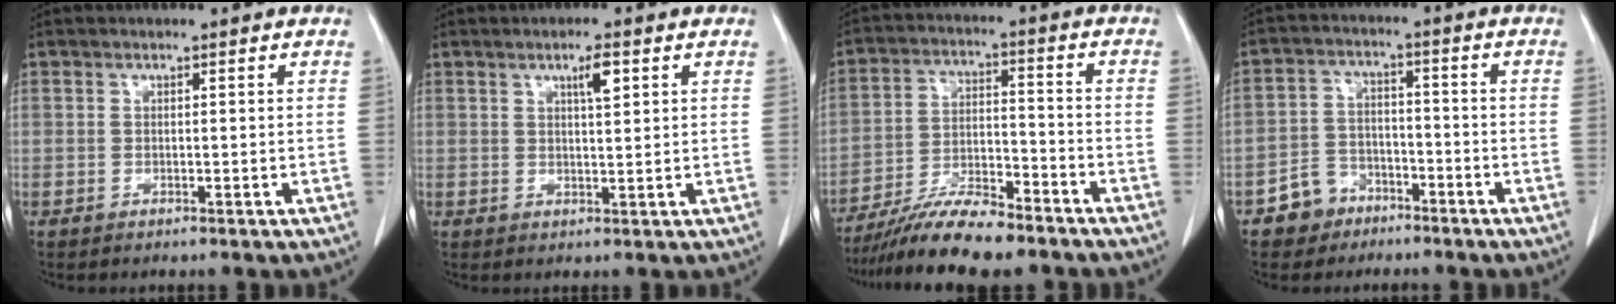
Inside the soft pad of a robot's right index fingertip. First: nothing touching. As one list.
[{"total": 3.0, "force": [1.5, 0.5, 2.6], "torque": [-0.044, -0.001, 0.024]}, {"total": 11.1, "force": [-9.5, 1.6, 5.5], "torque": [-0.094, -0.006, -0.169]}, {"total": 5.9, "force": [-3.9, 4.3, 0.6], "torque": [-0.004, 0.014, -0.067]}]